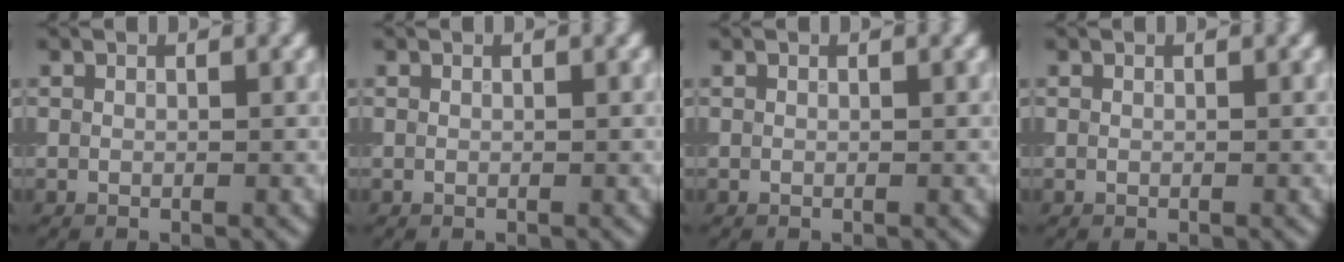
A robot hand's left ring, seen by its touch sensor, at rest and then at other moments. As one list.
[{"total": 0.0}, {"total": 0.0}, {"total": 0.0}]